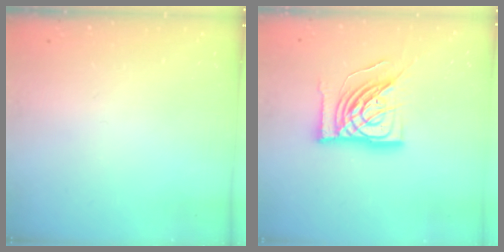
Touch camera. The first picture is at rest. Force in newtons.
{"total": 18.1, "press": 18.0, "slide": 2.4}